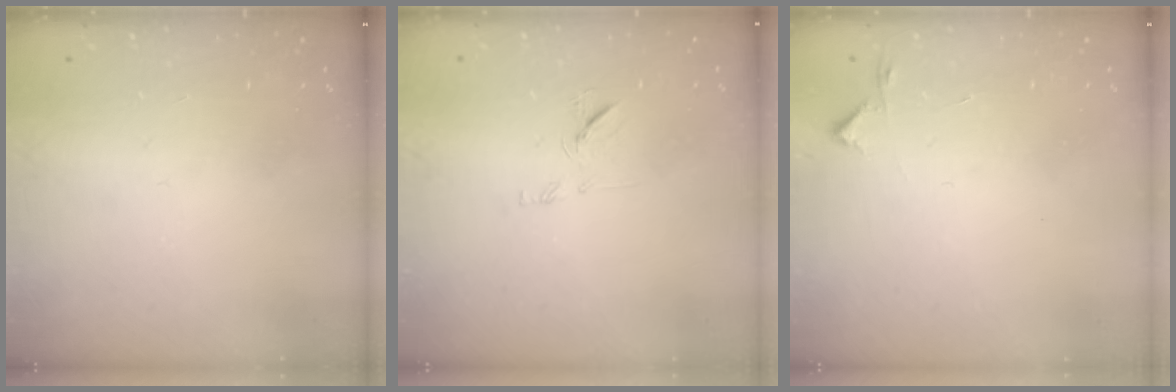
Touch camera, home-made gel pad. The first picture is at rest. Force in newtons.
{"total": 7.5, "press": 7.4, "slide": 0.6}
{"total": 2.7, "press": 2.6, "slide": 0.4}